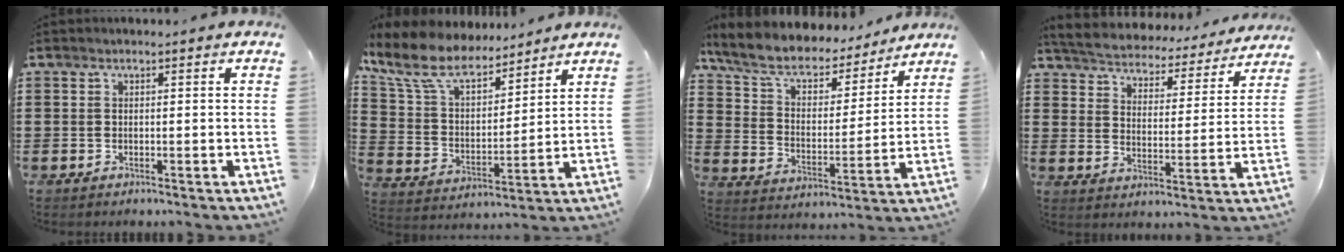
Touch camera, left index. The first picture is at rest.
{"total": 9.8, "force": [8.1, 3.2, 4.4], "torque": [-0.123, -0.037, 0.145]}
{"total": 7.6, "force": [6.1, 3.0, 3.4], "torque": [-0.093, -0.033, 0.105]}
{"total": 4.6, "force": [4.6, 0.0, -0.1], "torque": [-0.029, -0.041, 0.075]}